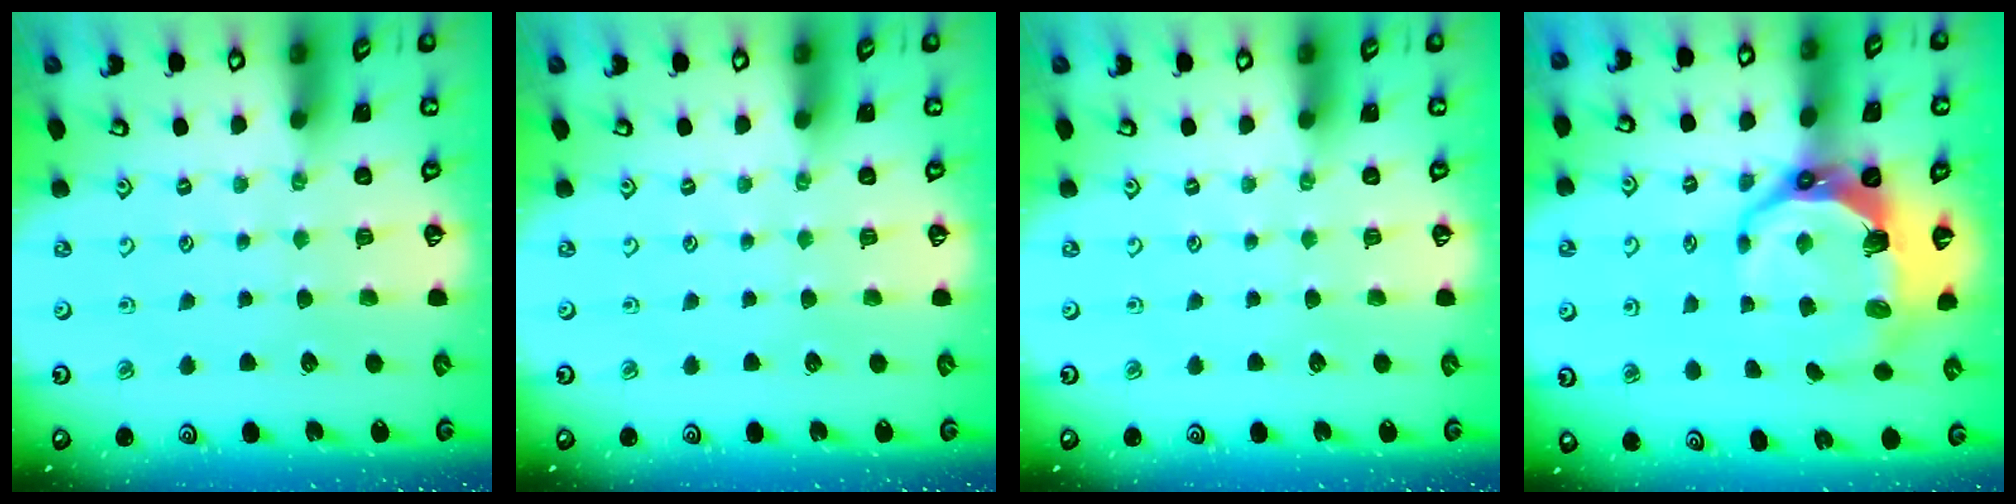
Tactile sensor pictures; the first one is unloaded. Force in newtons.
{"total": 0.0}
{"total": 0.0}
{"total": 11.7, "press": 10.2, "slide": 5.7}